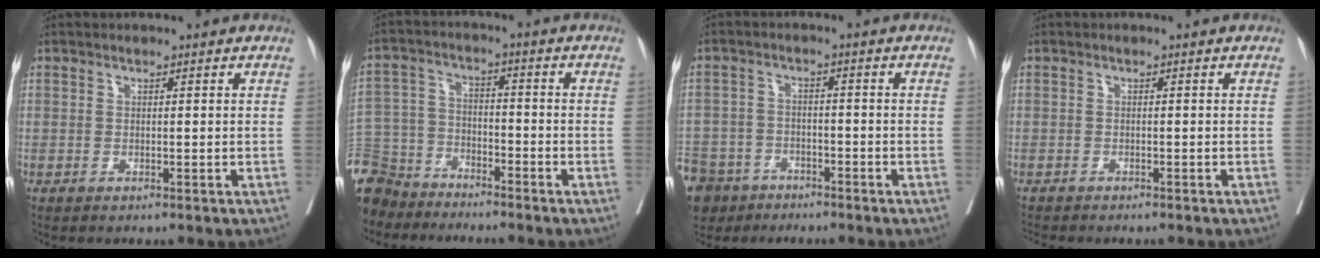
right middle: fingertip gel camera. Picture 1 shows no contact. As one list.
[{"total": 11.8, "force": [-10.6, 5.1, 1.5], "torque": [-0.050, 0.008, -0.204]}, {"total": 14.8, "force": [-9.9, 9.9, 4.7], "torque": [-0.157, -0.009, -0.156]}, {"total": 3.3, "force": [-3.0, 0.6, 1.3], "torque": [-0.019, -0.006, -0.041]}]